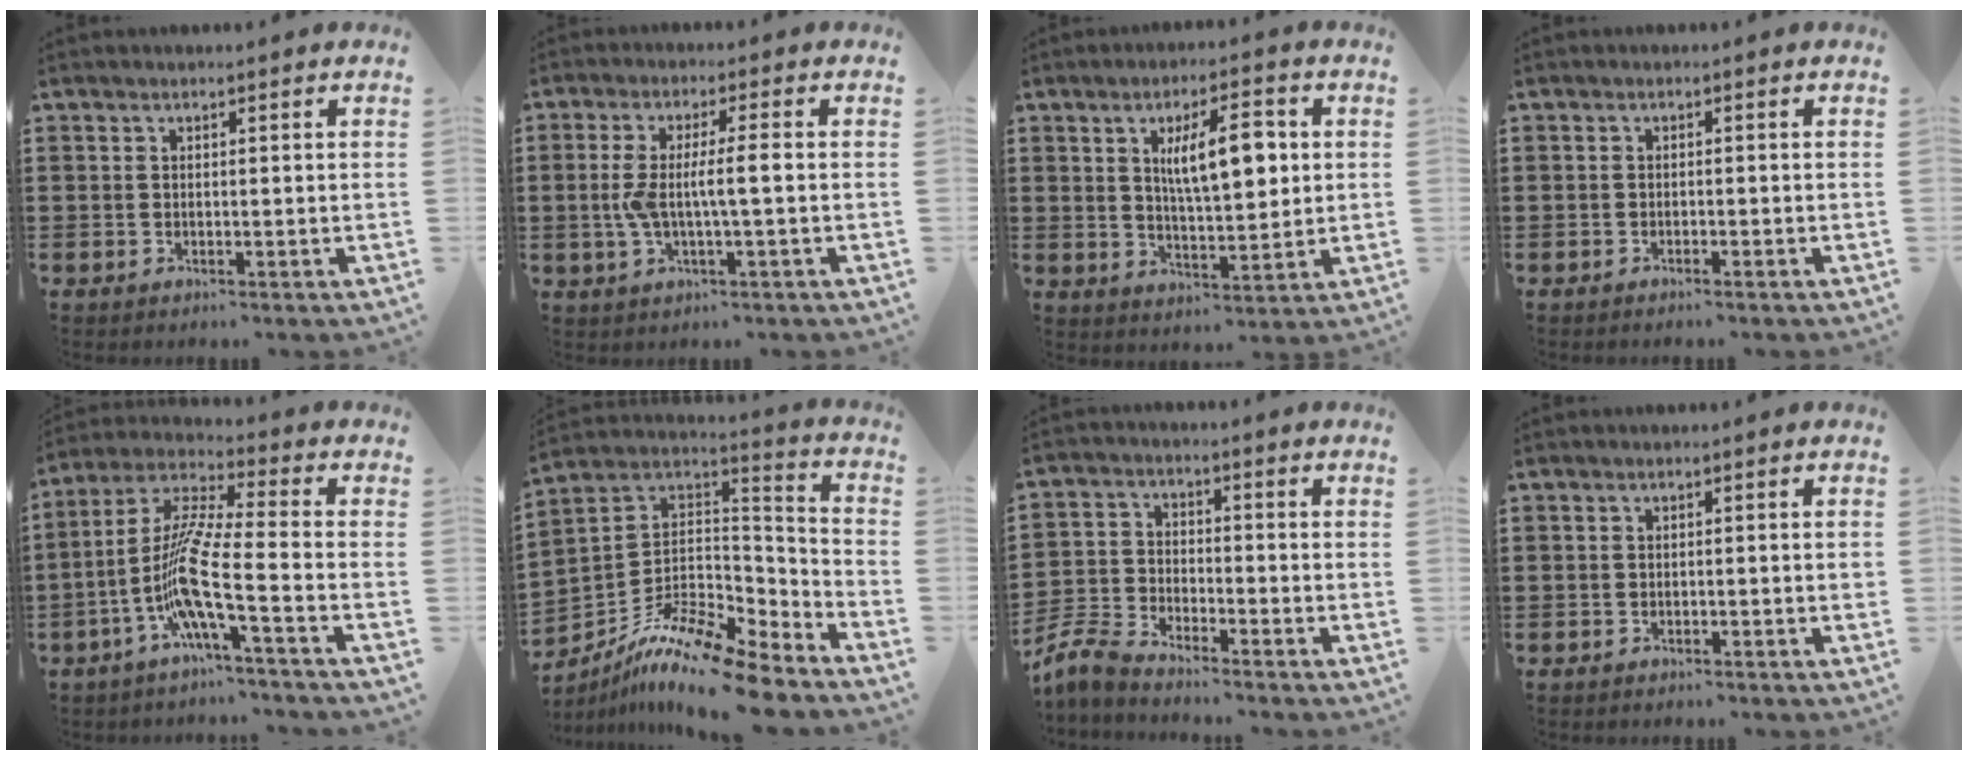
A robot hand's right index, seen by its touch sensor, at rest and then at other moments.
{"total": 5.3, "force": [-0.5, 0.6, 5.3], "torque": [-0.115, -0.008, -0.020]}
{"total": 9.1, "force": [2.3, 3.2, 8.2], "torque": [-0.144, 0.003, 0.035]}
{"total": 0.7, "force": [-0.7, -0.1, 0.3], "torque": [-0.007, -0.002, -0.013]}
{"total": 10.6, "force": [-4.3, 0.9, 9.7], "torque": [-0.224, -0.022, -0.094]}
{"total": 12.9, "force": [-10.3, 2.7, 7.2], "torque": [-0.134, 0.020, -0.197]}
{"total": 5.1, "force": [-4.9, 0.5, 1.5], "torque": [-0.054, -0.007, -0.104]}
{"total": 0.9, "force": [-0.7, 0.1, 0.5], "torque": [-0.008, -0.005, -0.013]}